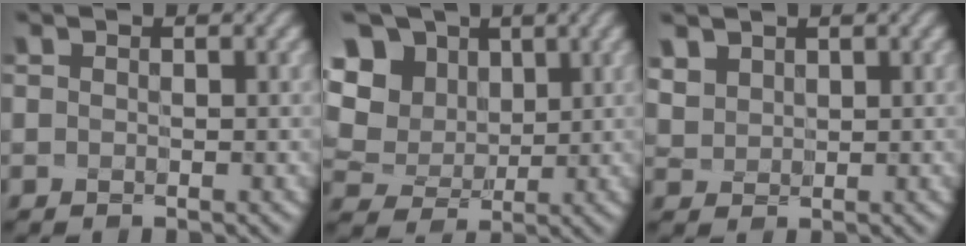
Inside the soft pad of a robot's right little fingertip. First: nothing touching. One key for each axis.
{"total": 10.4, "fx": 4.6, "fy": 8.3, "fz": 4.3, "tx": -0.130, "ty": 0.018, "tz": 0.091}
{"total": 4.5, "fx": 2.3, "fy": 3.5, "fz": 1.8, "tx": -0.082, "ty": 0.022, "tz": 0.050}